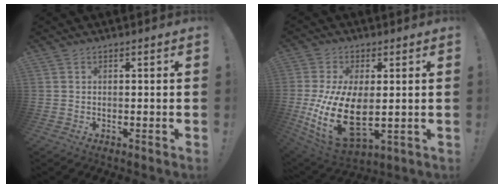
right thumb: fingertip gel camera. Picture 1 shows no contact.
{"total": 19.0, "force": [-1.0, 10.7, 15.8], "torque": [-0.300, -0.012, -0.005]}